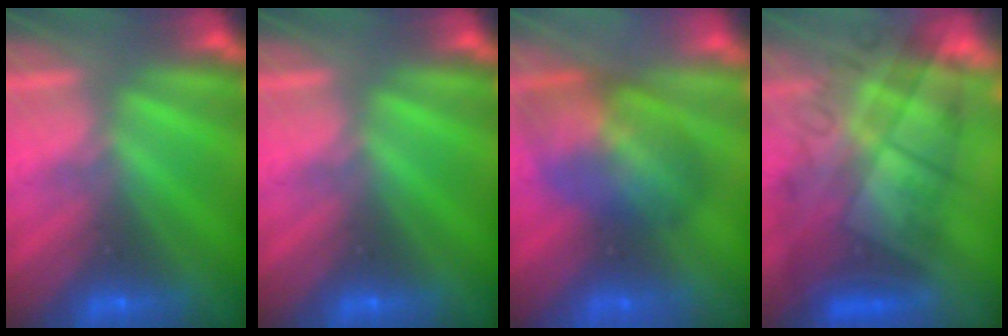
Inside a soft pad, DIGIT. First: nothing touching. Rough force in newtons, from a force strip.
{"total": 0.0}
{"total": 5.5}
{"total": 14.6}